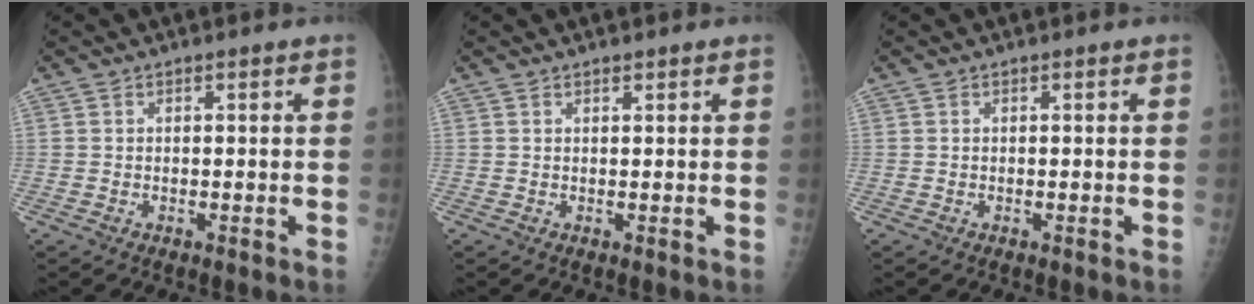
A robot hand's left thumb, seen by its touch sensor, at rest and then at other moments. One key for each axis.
{"total": 0.7, "fx": 0.6, "fy": 0.2, "fz": 0.3, "tx": -0.005, "ty": -0.002, "tz": 0.009}
{"total": 0.0}